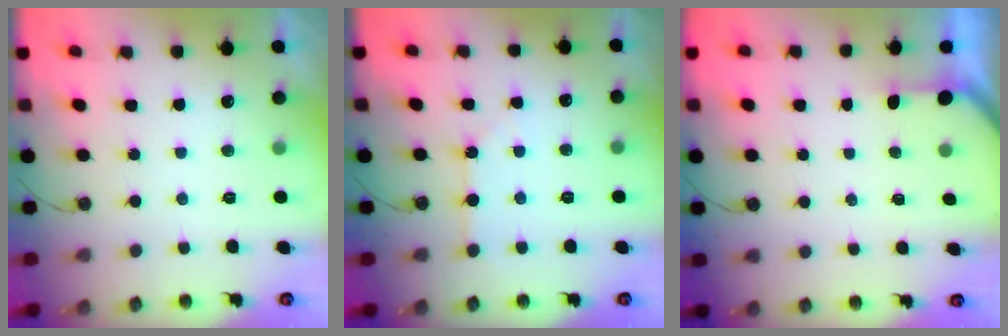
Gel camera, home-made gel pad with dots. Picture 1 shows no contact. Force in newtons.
{"total": 1.4, "press": 1.4, "slide": 0.2}
{"total": 1.2, "press": 1.2, "slide": 0.1}